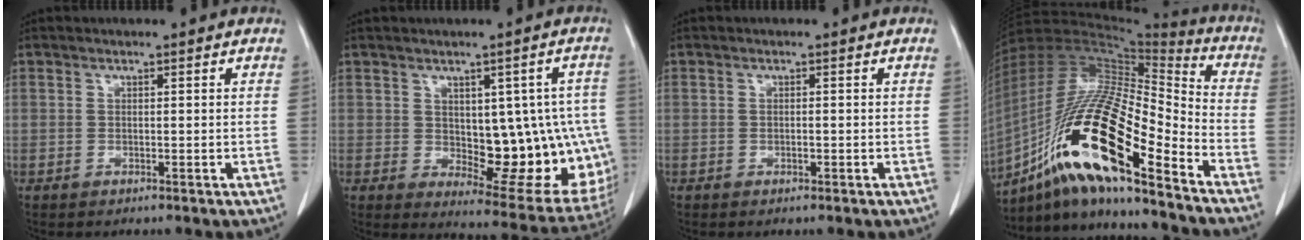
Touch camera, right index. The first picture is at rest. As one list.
[{"total": 16.2, "force": [-0.9, 7.4, 14.4], "torque": [-0.136, 0.010, 0.015]}, {"total": 0.5, "force": [-0.2, 0.0, 0.5], "torque": [-0.011, 0.000, -0.002]}, {"total": 22.5, "force": [-12.4, 3.3, 18.4], "torque": [-0.373, -0.013, -0.228]}]